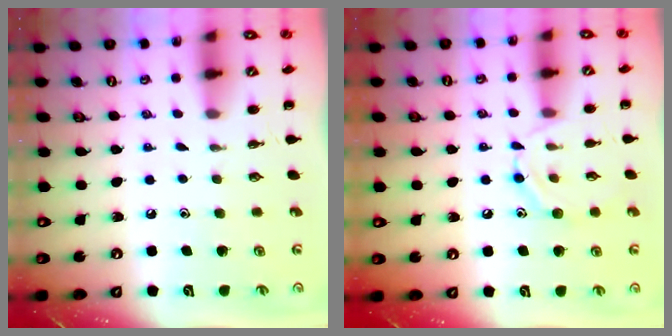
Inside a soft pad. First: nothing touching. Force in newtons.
{"total": 8.8, "press": 8.8, "slide": 0.7}